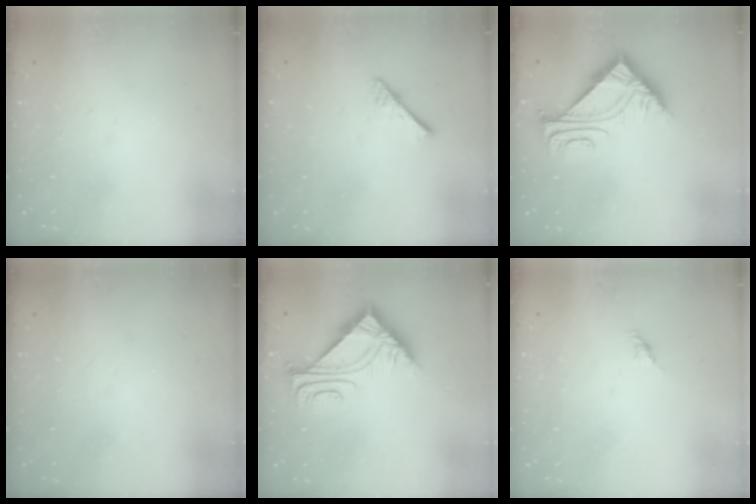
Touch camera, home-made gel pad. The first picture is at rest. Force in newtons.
{"total": 2.9, "press": 2.9, "slide": 0.2}
{"total": 6.5, "press": 6.4, "slide": 0.9}
{"total": 0.0}
{"total": 6.5, "press": 6.4, "slide": 0.9}
{"total": 2.1, "press": 2.0, "slide": 0.7}